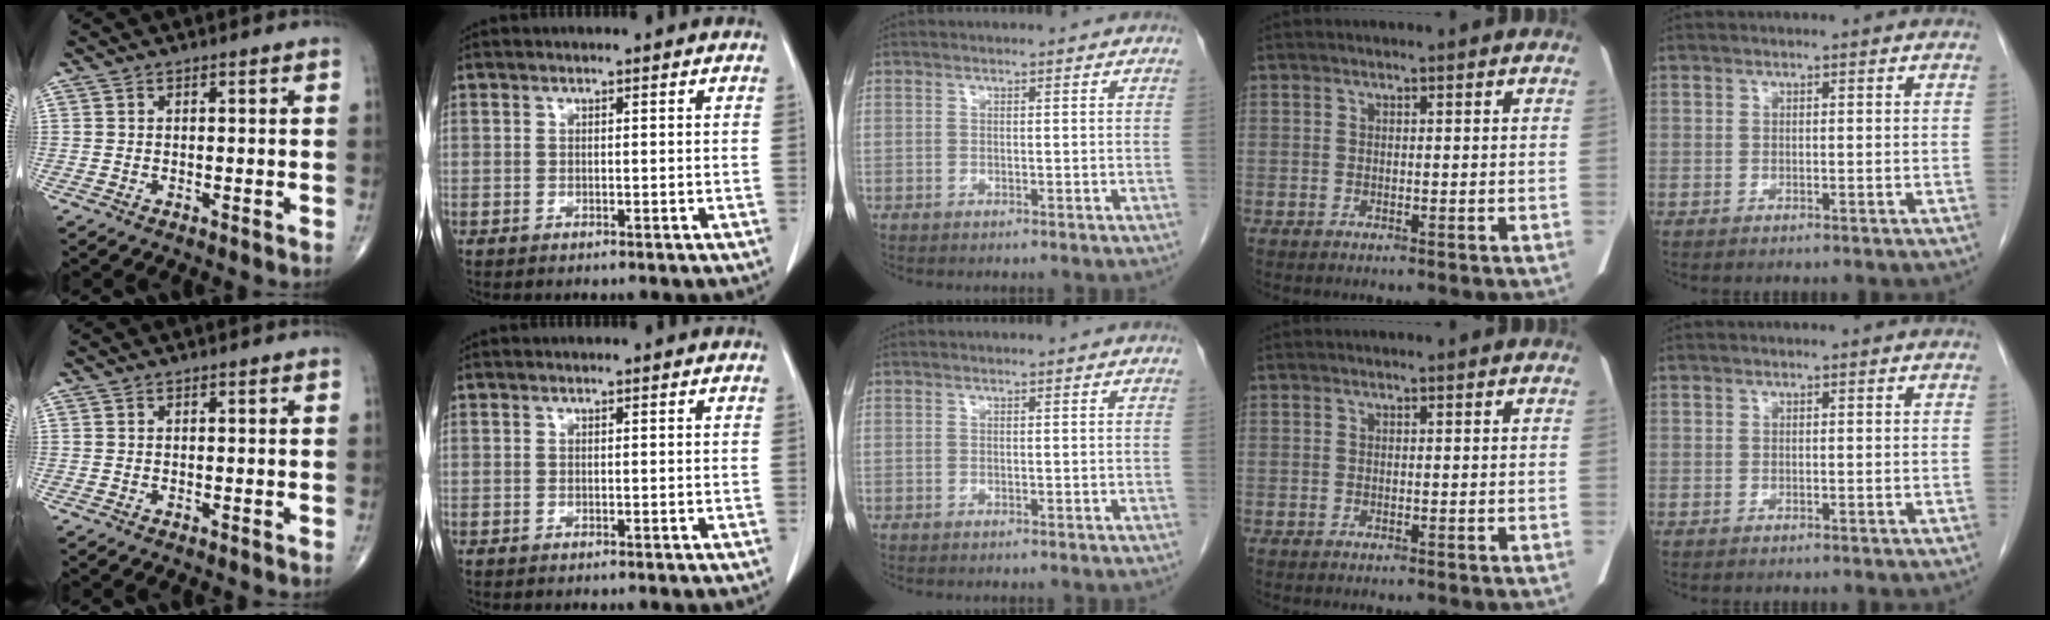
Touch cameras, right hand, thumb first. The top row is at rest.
{}